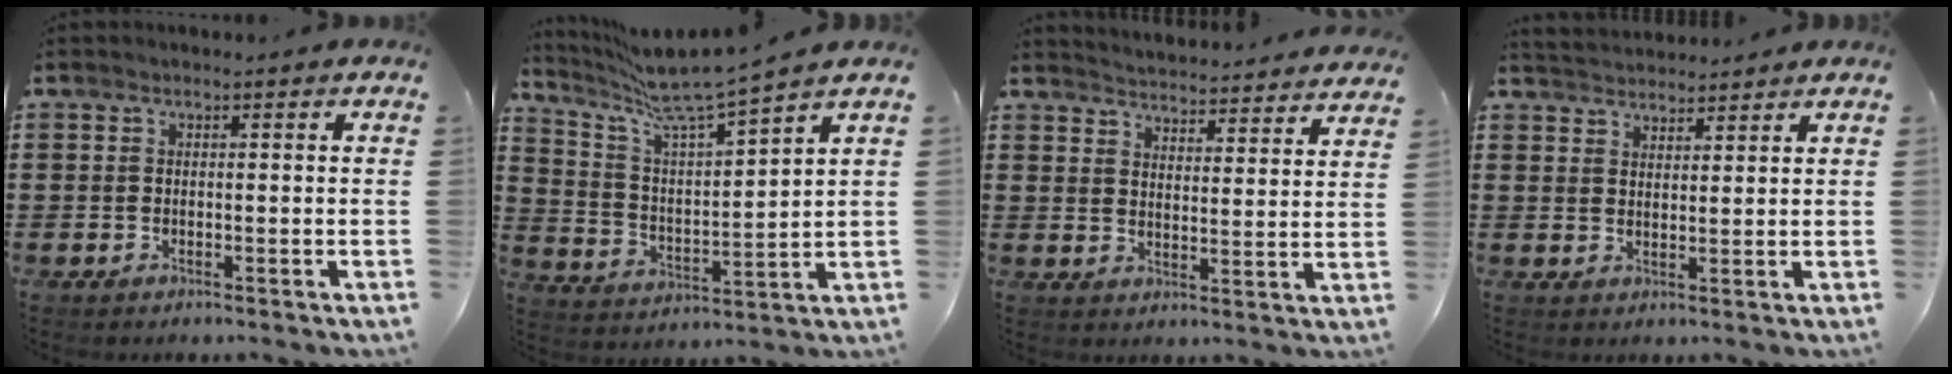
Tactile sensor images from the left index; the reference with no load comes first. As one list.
[{"total": 8.2, "force": [7.1, 0.2, 4.2], "torque": [-0.110, -0.043, 0.117]}, {"total": 4.1, "force": [4.0, -0.7, -0.3], "torque": [-0.014, -0.037, 0.067]}, {"total": 2.7, "force": [2.7, 0.3, -0.6], "torque": [0.002, -0.005, 0.051]}]